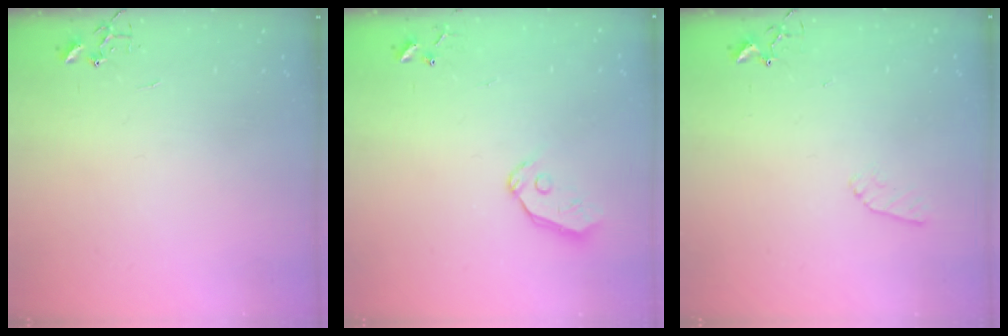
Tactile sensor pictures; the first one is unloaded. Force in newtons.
{"total": 6.8, "press": 6.8, "slide": 0.7}
{"total": 6.6, "press": 6.5, "slide": 0.7}